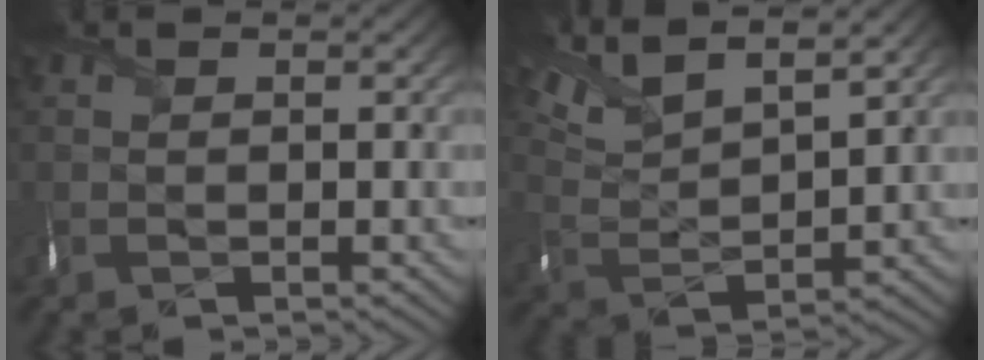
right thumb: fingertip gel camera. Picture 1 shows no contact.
{"total": 9.9, "force": [7.4, 2.5, 6.1], "torque": [-0.149, 0.021, 0.147]}